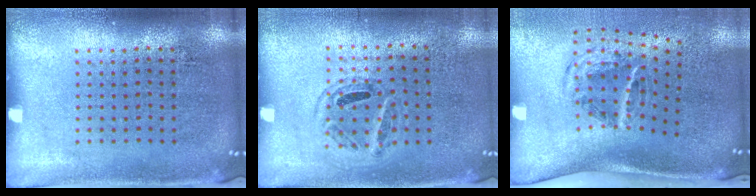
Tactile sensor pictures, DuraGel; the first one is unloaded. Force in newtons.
{"total": 0.9, "press": 0.8, "slide": 0.4}
{"total": 2.0, "press": 1.2, "slide": 1.7}